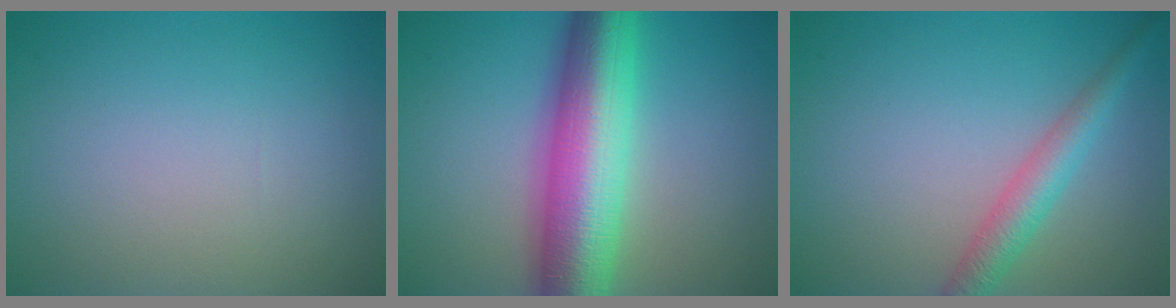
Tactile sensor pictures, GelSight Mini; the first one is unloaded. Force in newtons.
{"total": 11.4, "press": 11.4, "slide": 0.2}
{"total": 3.1, "press": 3.1, "slide": 0.1}